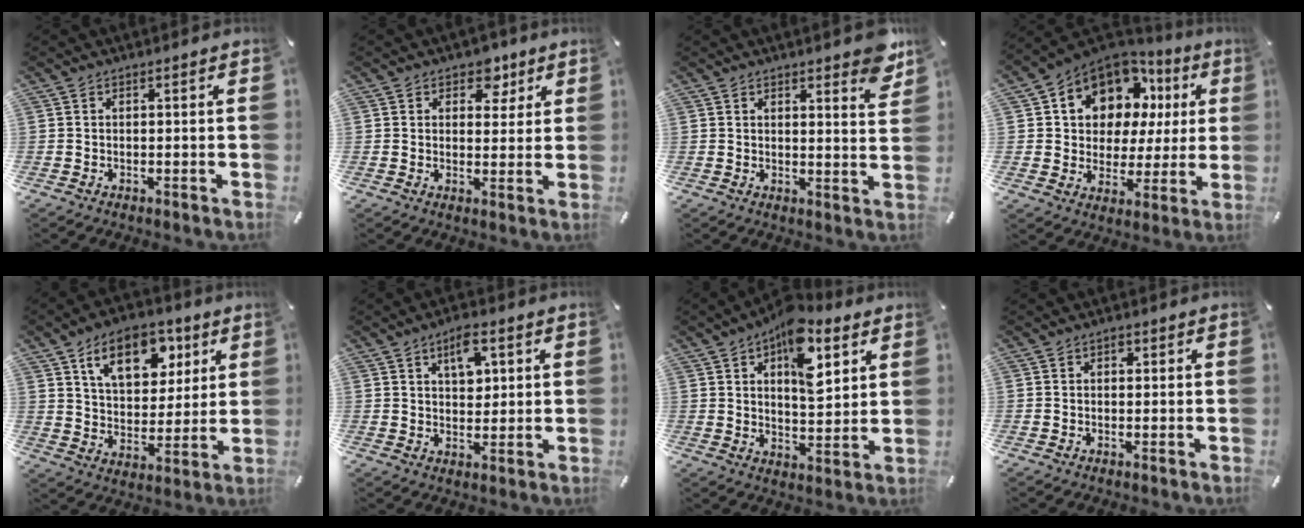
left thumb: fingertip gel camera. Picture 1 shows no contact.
{"total": 6.1, "force": [3.4, 4.5, 2.1], "torque": [-0.002, -0.015, 0.052]}
{"total": 5.7, "force": [4.6, 2.0, 2.8], "torque": [-0.029, -0.030, 0.076]}
{"total": 11.2, "force": [6.2, 8.9, 2.8], "torque": [-0.067, -0.048, 0.120]}
{"total": 15.0, "force": [7.8, 9.6, 8.4], "torque": [-0.131, -0.021, 0.138]}
{"total": 6.7, "force": [3.0, 4.2, 4.4], "torque": [-0.056, -0.004, 0.046]}
{"total": 13.5, "force": [7.0, 7.4, 8.9], "torque": [-0.117, -0.030, 0.115]}
{"total": 1.0, "force": [0.4, 0.9, 0.2], "torque": [0.002, 0.002, 0.004]}